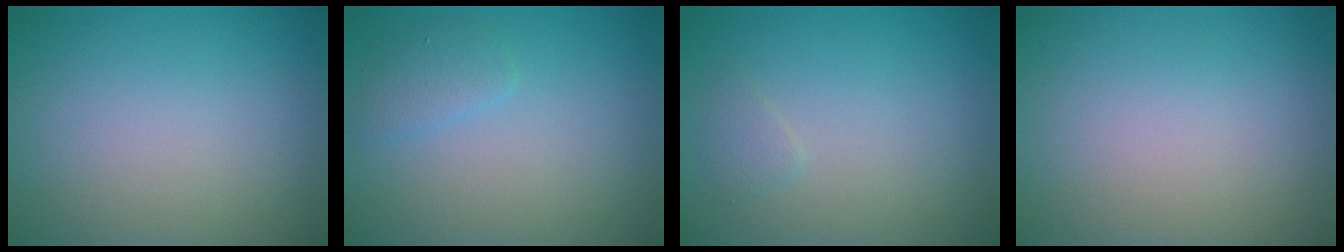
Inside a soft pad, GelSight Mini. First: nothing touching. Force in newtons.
{"total": 1.4, "press": 1.4, "slide": 0.1}
{"total": 0.8, "press": 0.8, "slide": 0.1}
{"total": 0.0}